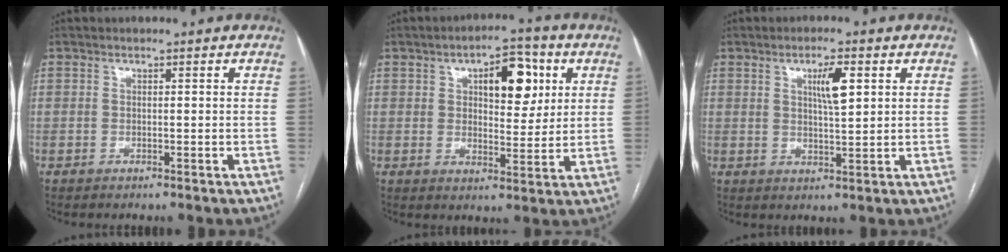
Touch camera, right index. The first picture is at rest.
{"total": 9.4, "force": [3.4, 4.1, 7.8], "torque": [-0.106, 0.016, 0.051]}
{"total": 4.9, "force": [1.8, 0.8, 4.5], "torque": [-0.079, 0.001, 0.033]}